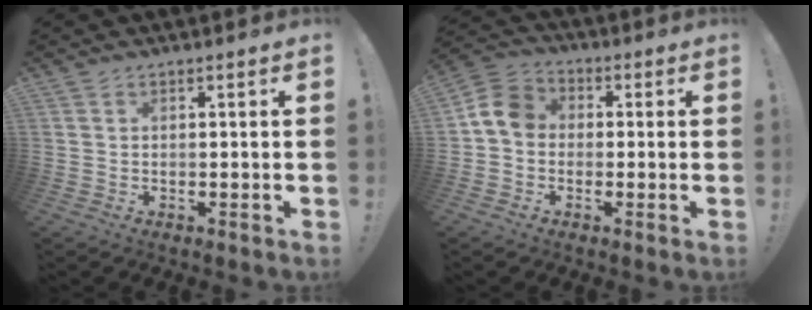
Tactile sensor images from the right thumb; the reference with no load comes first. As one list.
[{"total": 8.5, "force": [-0.3, 6.8, 5.0], "torque": [-0.090, 0.024, 0.001]}]